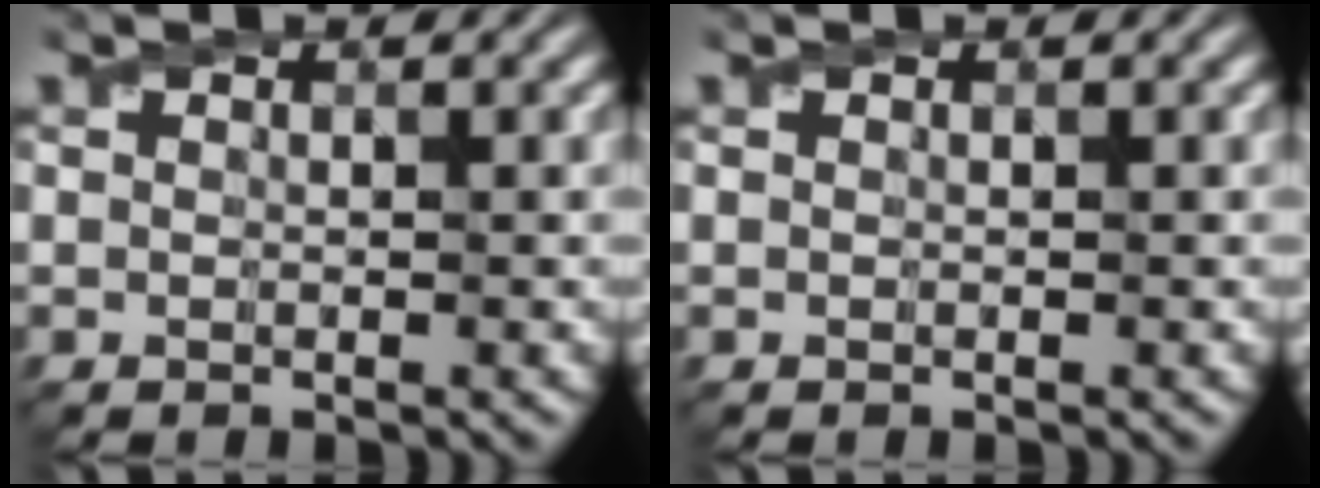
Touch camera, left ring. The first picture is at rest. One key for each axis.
{"total": 0.0}